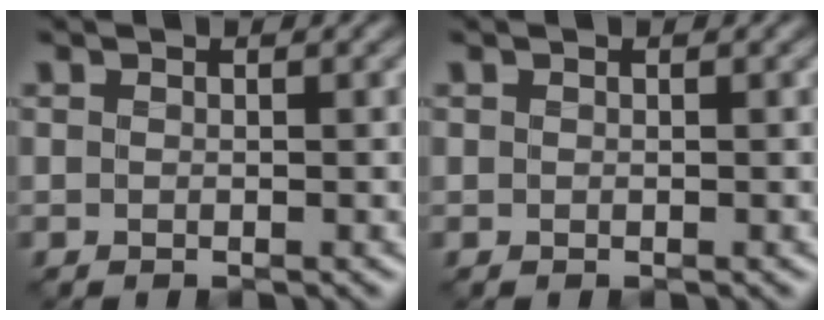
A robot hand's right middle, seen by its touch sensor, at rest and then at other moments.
{"total": 0.0}